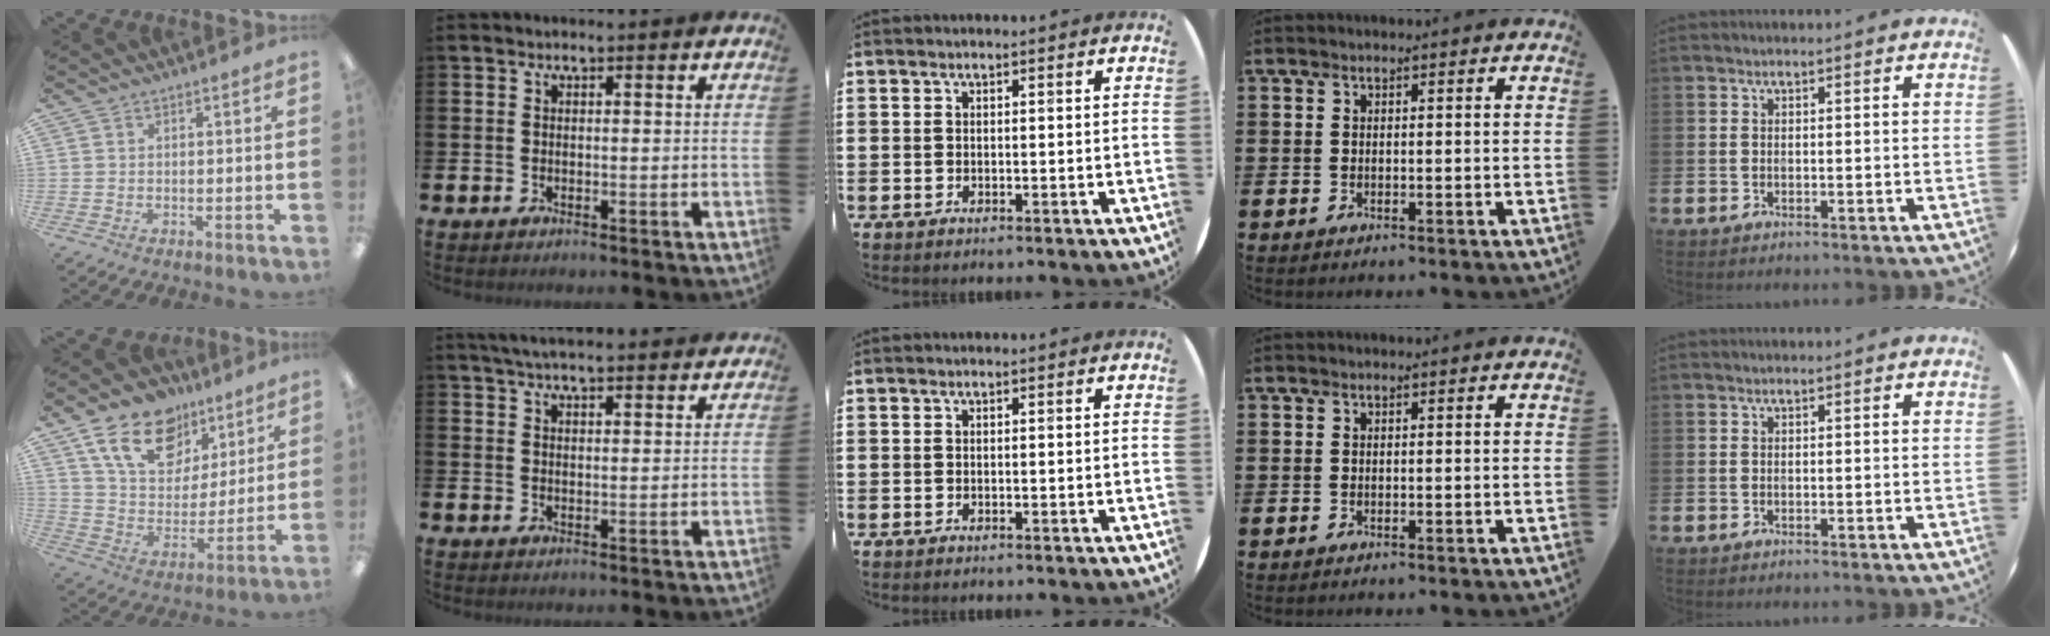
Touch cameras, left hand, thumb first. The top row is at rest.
{"thumb": {"total": 17.5, "force": [10.4, 11.3, 8.4], "torque": [-0.147, -0.041, 0.192]}, "index": {"total": 4.5, "force": [4.3, 0.3, 1.1], "torque": [-0.029, -0.013, 0.078]}}